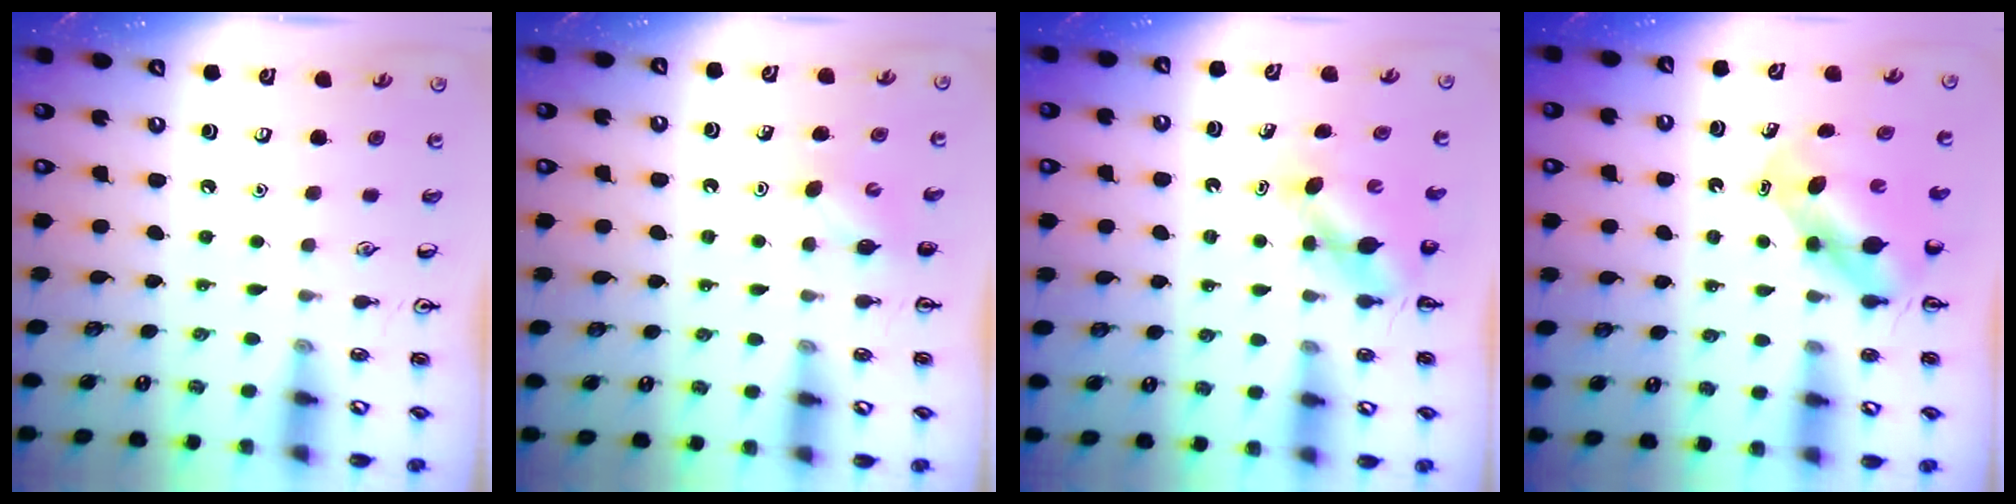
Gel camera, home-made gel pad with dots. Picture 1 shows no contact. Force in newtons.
{"total": 2.7, "press": 2.6, "slide": 0.7}
{"total": 4.4, "press": 4.4, "slide": 0.4}
{"total": 5.5, "press": 5.4, "slide": 0.7}